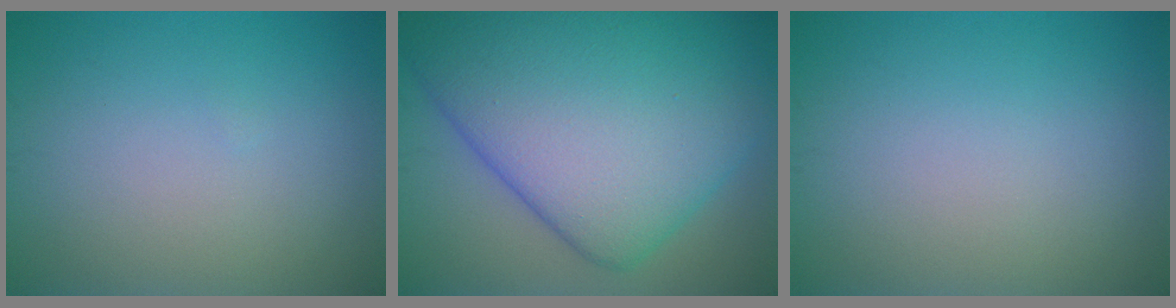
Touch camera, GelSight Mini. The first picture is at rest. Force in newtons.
{"total": 16.5, "press": 16.5, "slide": 0.2}
{"total": 0.0}